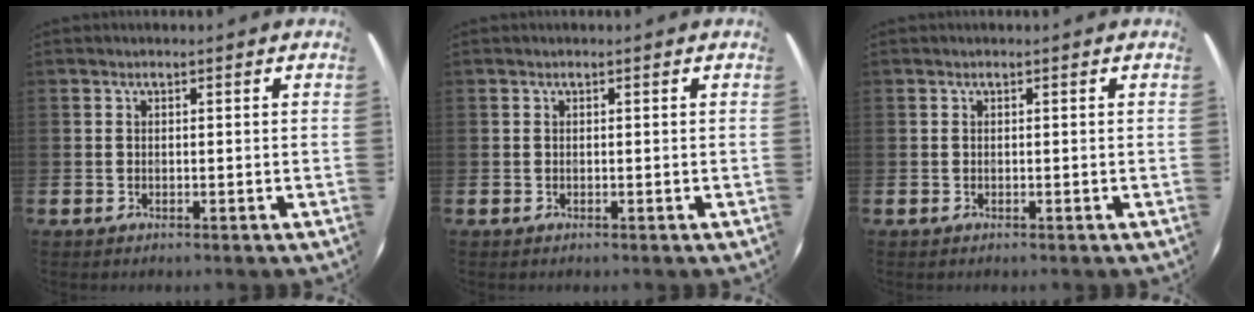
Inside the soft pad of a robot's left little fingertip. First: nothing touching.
{"total": 0.0}
{"total": 0.0}